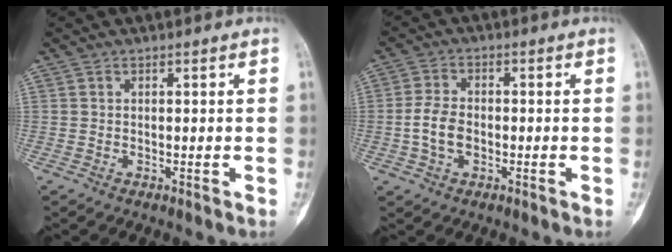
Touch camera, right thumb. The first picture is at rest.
{"total": 5.6, "force": [-1.1, 3.7, 4.1], "torque": [-0.081, 0.013, -0.024]}